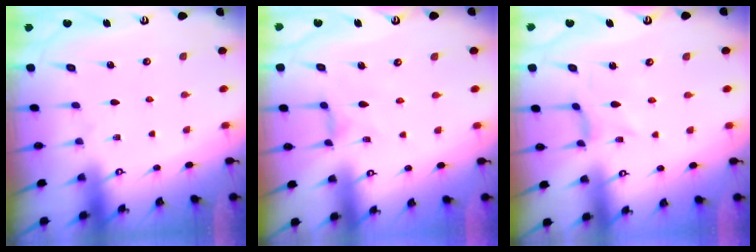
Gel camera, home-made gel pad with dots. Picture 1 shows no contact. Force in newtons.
{"total": 1.2, "press": 1.2, "slide": 0.3}
{"total": 0.0}